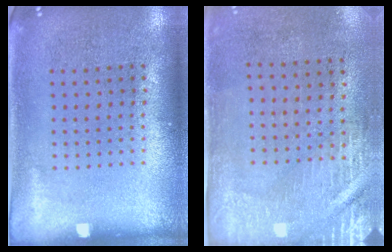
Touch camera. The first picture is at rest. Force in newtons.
{"total": 2.9, "press": 2.5, "slide": 1.4}